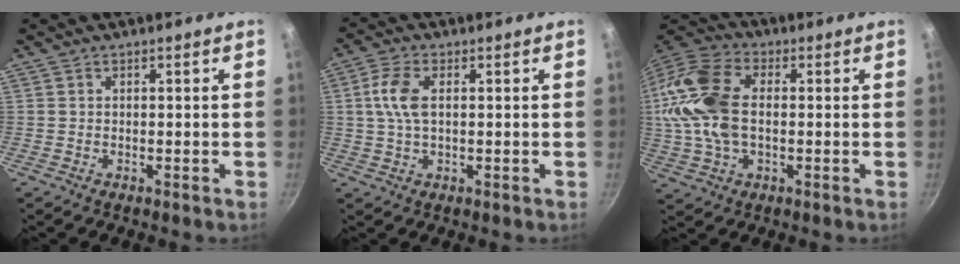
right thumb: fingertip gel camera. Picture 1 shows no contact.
{"total": 6.1, "force": [1.0, 3.2, 5.1], "torque": [-0.107, 0.010, 0.017]}
{"total": 17.0, "force": [0.7, 10.7, 13.2], "torque": [-0.260, 0.022, 0.001]}